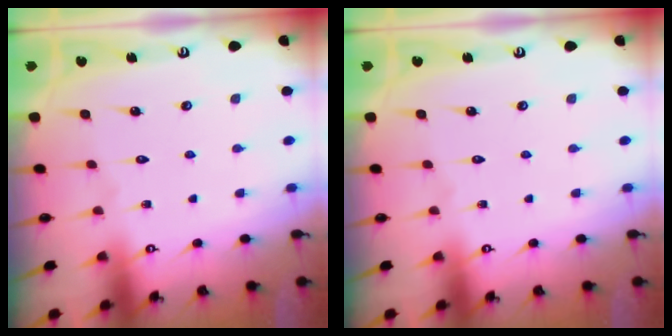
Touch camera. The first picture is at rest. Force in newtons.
{"total": 0.0}